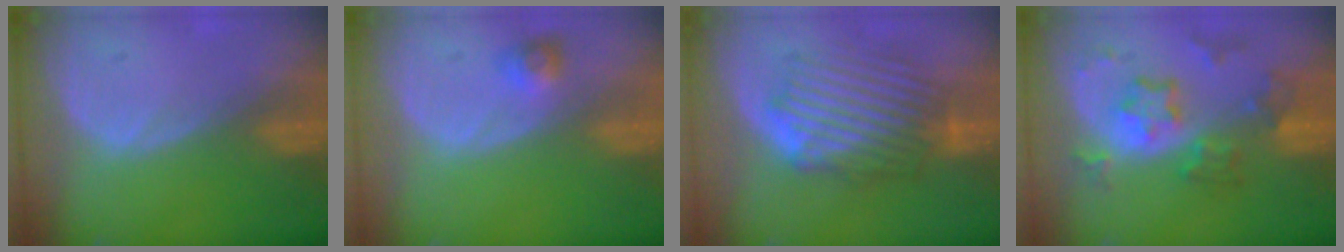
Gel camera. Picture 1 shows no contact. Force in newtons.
{"total": 2.6, "press": 2.4, "slide": 1.0}
{"total": 8.6, "press": 8.4, "slide": 1.9}
{"total": 8.1, "press": 7.0, "slide": 4.0}